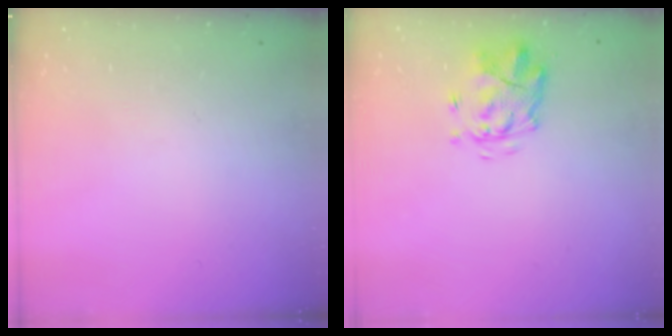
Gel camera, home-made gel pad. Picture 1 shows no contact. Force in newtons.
{"total": 3.9, "press": 3.4, "slide": 1.8}